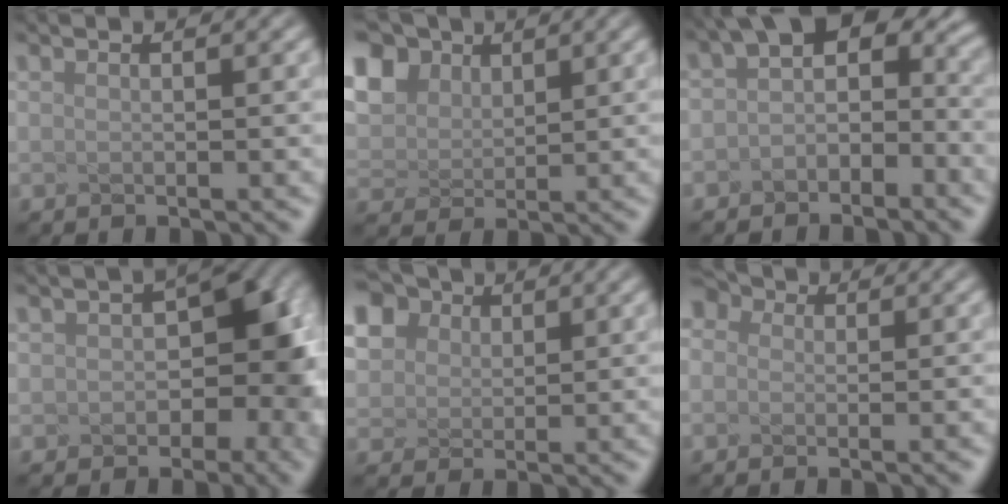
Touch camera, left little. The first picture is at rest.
{"total": 4.3, "force": [2.6, 2.9, 1.9], "torque": [-0.106, 0.018, 0.074]}
{"total": 2.6, "force": [-1.0, 1.1, 2.1], "torque": [-0.045, 0.008, 0.002]}
{"total": 6.6, "force": [-2.0, 3.7, 5.0], "torque": [-0.079, -0.010, 0.006]}
{"total": 7.0, "force": [3.7, 5.3, 2.7], "torque": [-0.121, 0.025, 0.099]}
{"total": 2.9, "force": [-0.3, 2.4, 1.5], "torque": [-0.016, 0.013, -0.003]}